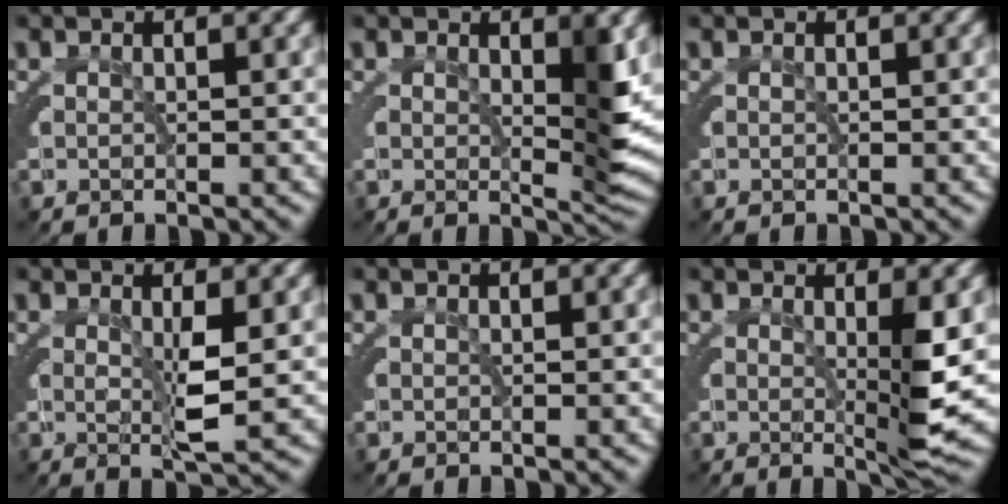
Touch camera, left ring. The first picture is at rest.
{"total": 3.0, "force": [0.3, 0.1, 3.0], "torque": [-0.030, -0.011, 0.008]}
{"total": 0.0}
{"total": 1.8, "force": [0.0, -1.1, 1.5], "torque": [-0.019, -0.008, 0.004]}
{"total": 0.0}
{"total": 3.3, "force": [-0.1, -1.0, 3.2], "torque": [-0.039, -0.010, 0.000]}